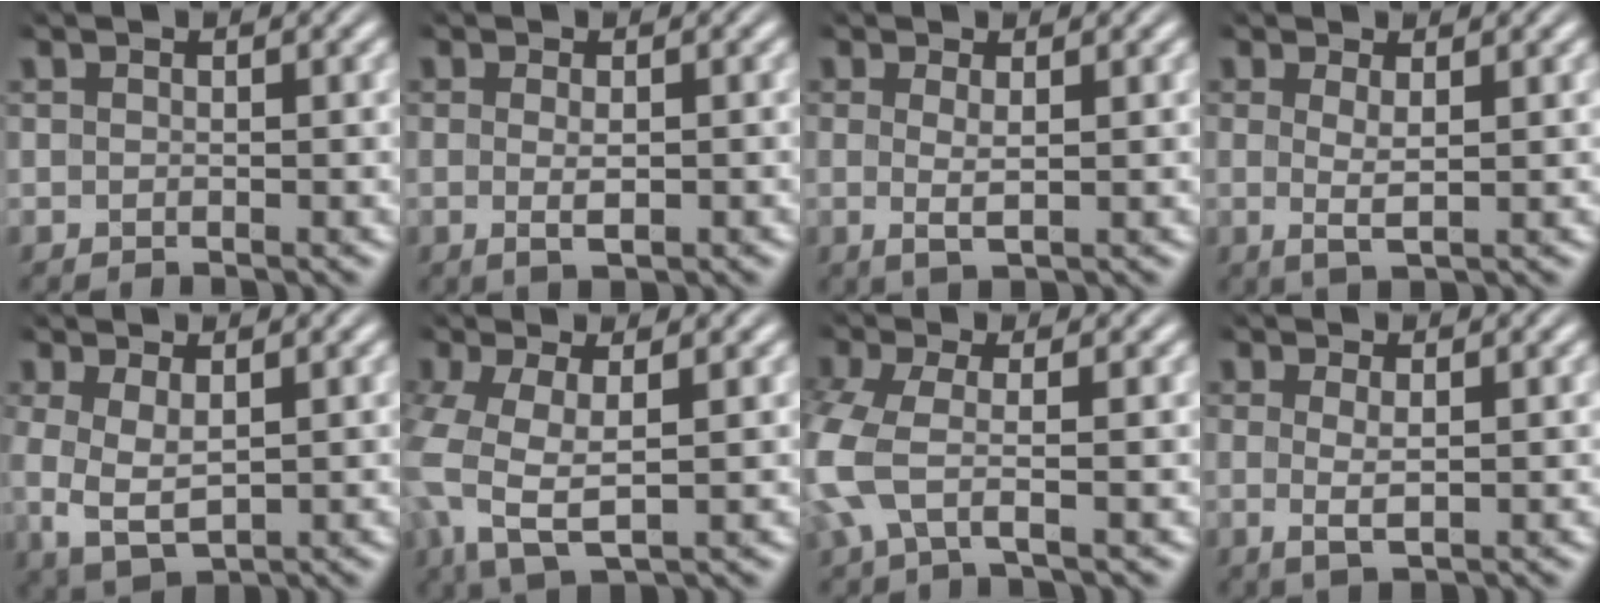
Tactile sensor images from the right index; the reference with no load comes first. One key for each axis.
{"total": 2.1, "fx": -0.6, "fy": 0.8, "fz": 1.8, "tx": -0.042, "ty": -0.010, "tz": -0.004}
{"total": 2.2, "fx": 0.0, "fy": 0.8, "fz": 2.0, "tx": -0.047, "ty": -0.013, "tz": 0.008}
{"total": 2.5, "fx": 0.1, "fy": 0.9, "fz": 2.3, "tx": -0.052, "ty": -0.013, "tz": 0.009}
{"total": 5.5, "fx": -0.5, "fy": 4.2, "fz": 3.5, "tx": -0.104, "ty": -0.025, "tz": 0.004}
{"total": 7.1, "fx": -0.8, "fy": 5.1, "fz": 4.9, "tx": -0.138, "ty": -0.029, "tz": -0.003}
{"total": 5.0, "fx": -0.8, "fy": 3.3, "fz": 3.7, "tx": -0.122, "ty": -0.025, "tz": -0.008}
{"total": 2.4, "fx": -0.1, "fy": 1.0, "fz": 2.2, "tx": -0.053, "ty": -0.014, "tz": 0.006}